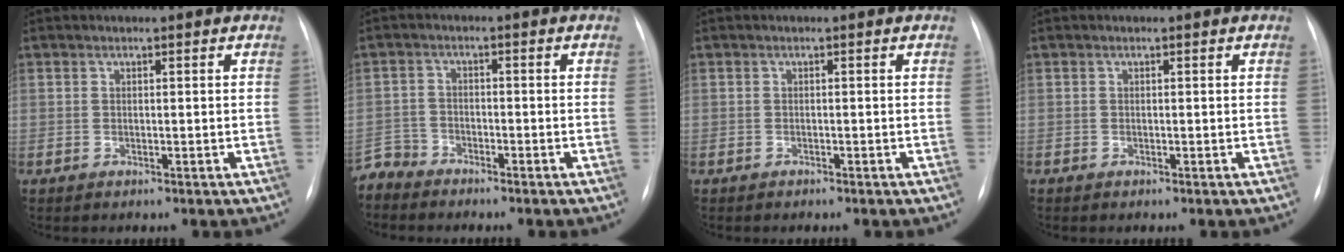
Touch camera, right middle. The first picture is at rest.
{"total": 3.6, "force": [-3.4, 0.8, -0.9], "torque": [0.023, -0.007, -0.067]}
{"total": 0.7, "force": [-0.6, 0.1, 0.3], "torque": [-0.006, -0.001, -0.008]}
{"total": 0.0}